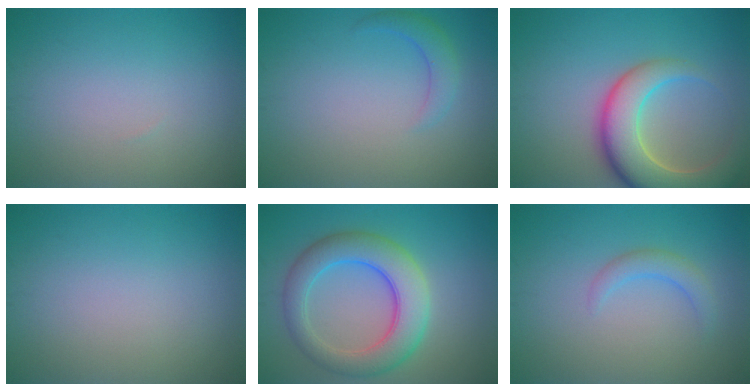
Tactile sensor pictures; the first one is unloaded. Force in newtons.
{"total": 2.0, "press": 2.0, "slide": 0.2}
{"total": 8.4, "press": 8.3, "slide": 0.9}
{"total": 0.0}
{"total": 6.8, "press": 6.8, "slide": 0.2}
{"total": 1.9, "press": 1.9, "slide": 0.3}